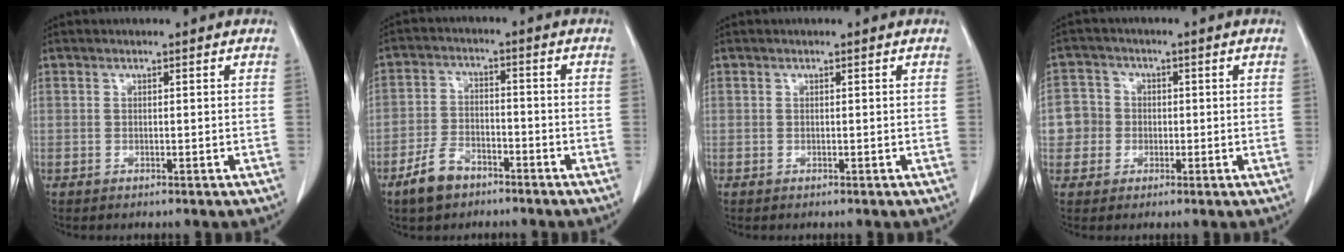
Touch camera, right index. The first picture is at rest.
{"total": 6.4, "force": [-4.4, 3.5, 2.9], "torque": [-0.062, 0.007, -0.079]}
{"total": 0.0}
{"total": 5.0, "force": [-0.5, 4.9, 0.5], "torque": [-0.003, 0.019, -0.010]}